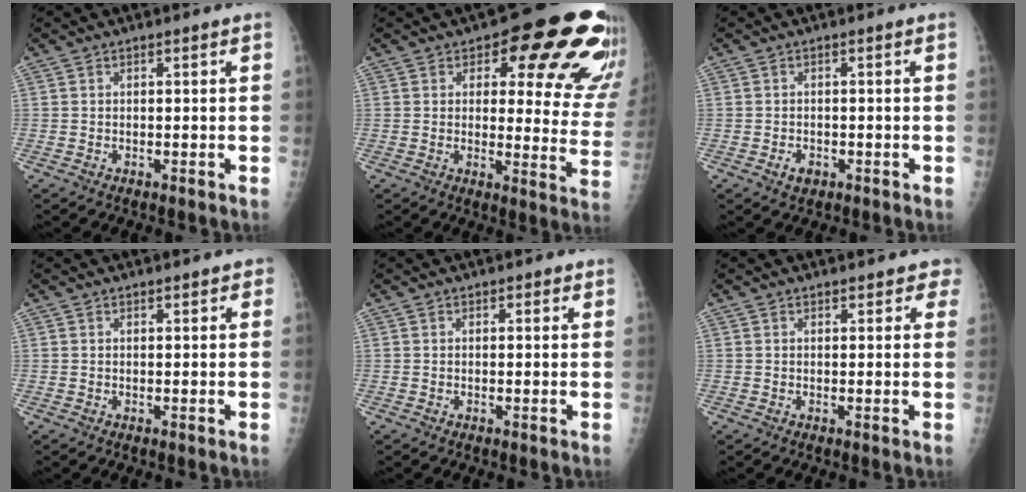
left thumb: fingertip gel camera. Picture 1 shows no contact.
{"total": 19.9, "force": [11.0, 8.7, 14.1], "torque": [-0.117, -0.058, 0.117]}
{"total": 2.0, "force": [-0.8, 1.5, 1.1], "torque": [-0.014, 0.002, -0.008]}
{"total": 1.3, "force": [0.9, 0.6, 0.6], "torque": [0.000, -0.002, 0.008]}
{"total": 1.1, "force": [0.7, 0.6, 0.5], "torque": [0.003, -0.003, 0.005]}
{"total": 2.9, "force": [2.4, 1.4, 0.9], "torque": [0.024, -0.004, 0.018]}